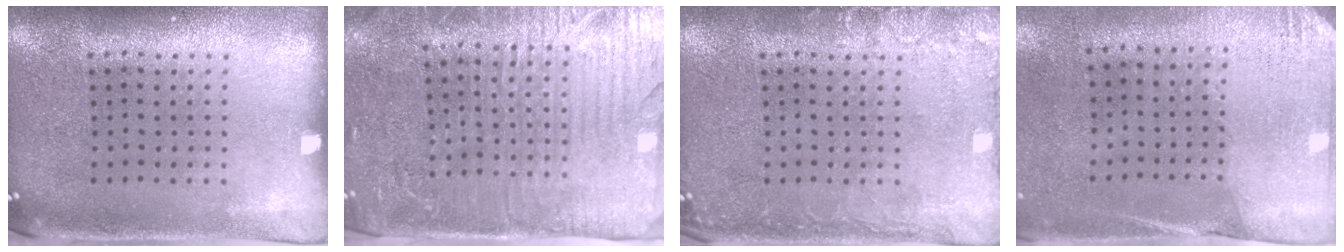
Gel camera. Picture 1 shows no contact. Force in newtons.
{"total": 4.3, "press": 3.9, "slide": 1.8}
{"total": 2.4, "press": 2.4, "slide": 0.4}
{"total": 2.7, "press": 2.4, "slide": 1.3}